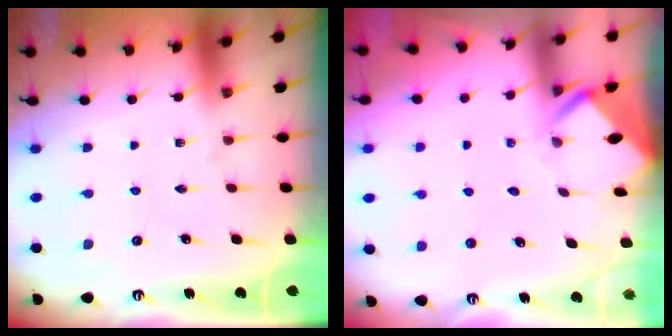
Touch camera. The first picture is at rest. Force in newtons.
{"total": 4.0, "press": 3.9, "slide": 0.3}